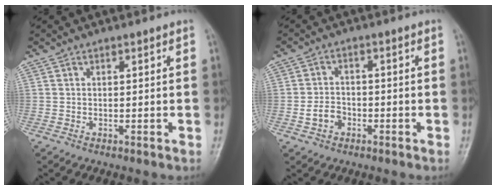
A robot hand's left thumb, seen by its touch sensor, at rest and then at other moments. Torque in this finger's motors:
{"motor_torque": [-0.42, 0.45, -0.09, 0.05, -0.05]}